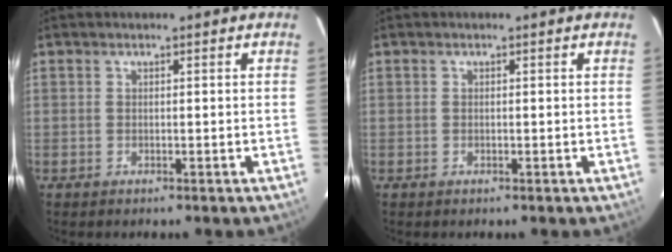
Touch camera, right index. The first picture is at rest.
{"total": 0.0}